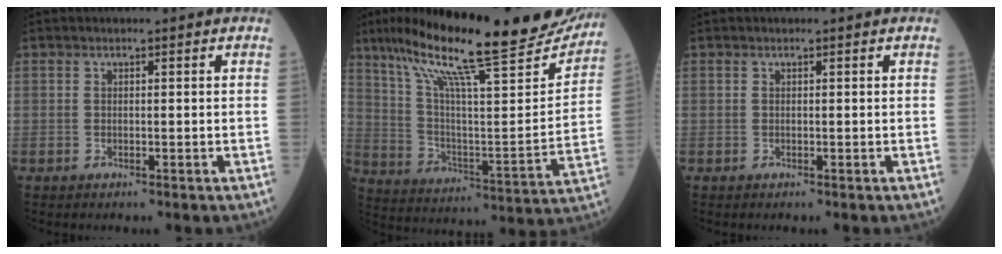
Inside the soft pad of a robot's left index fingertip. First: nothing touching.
{"total": 27.4, "force": [22.5, 2.5, 15.3], "torque": [-0.260, -0.020, 0.330]}
{"total": 0.0}